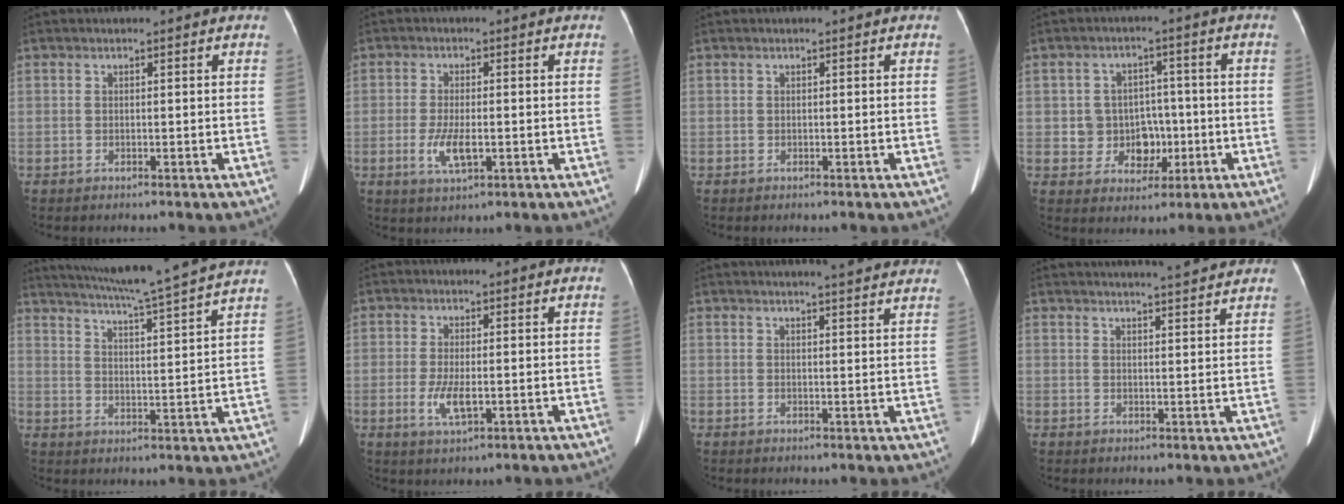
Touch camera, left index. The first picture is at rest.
{"total": 4.6, "force": [-1.2, 1.4, 4.2], "torque": [-0.092, -0.007, -0.019]}
{"total": 0.0}
{"total": 6.2, "force": [-0.9, 5.7, 2.1], "torque": [-0.028, 0.018, -0.008]}
{"total": 19.1, "force": [17.0, -1.6, 8.6], "torque": [-0.152, -0.019, 0.229]}
{"total": 4.0, "force": [-0.9, 1.2, 3.7], "torque": [-0.083, -0.007, -0.013]}
{"total": 10.0, "force": [9.1, 0.8, 4.2], "torque": [-0.045, 0.007, 0.089]}
{"total": 10.5, "force": [9.6, 0.7, 4.0], "torque": [-0.054, 0.012, 0.112]}